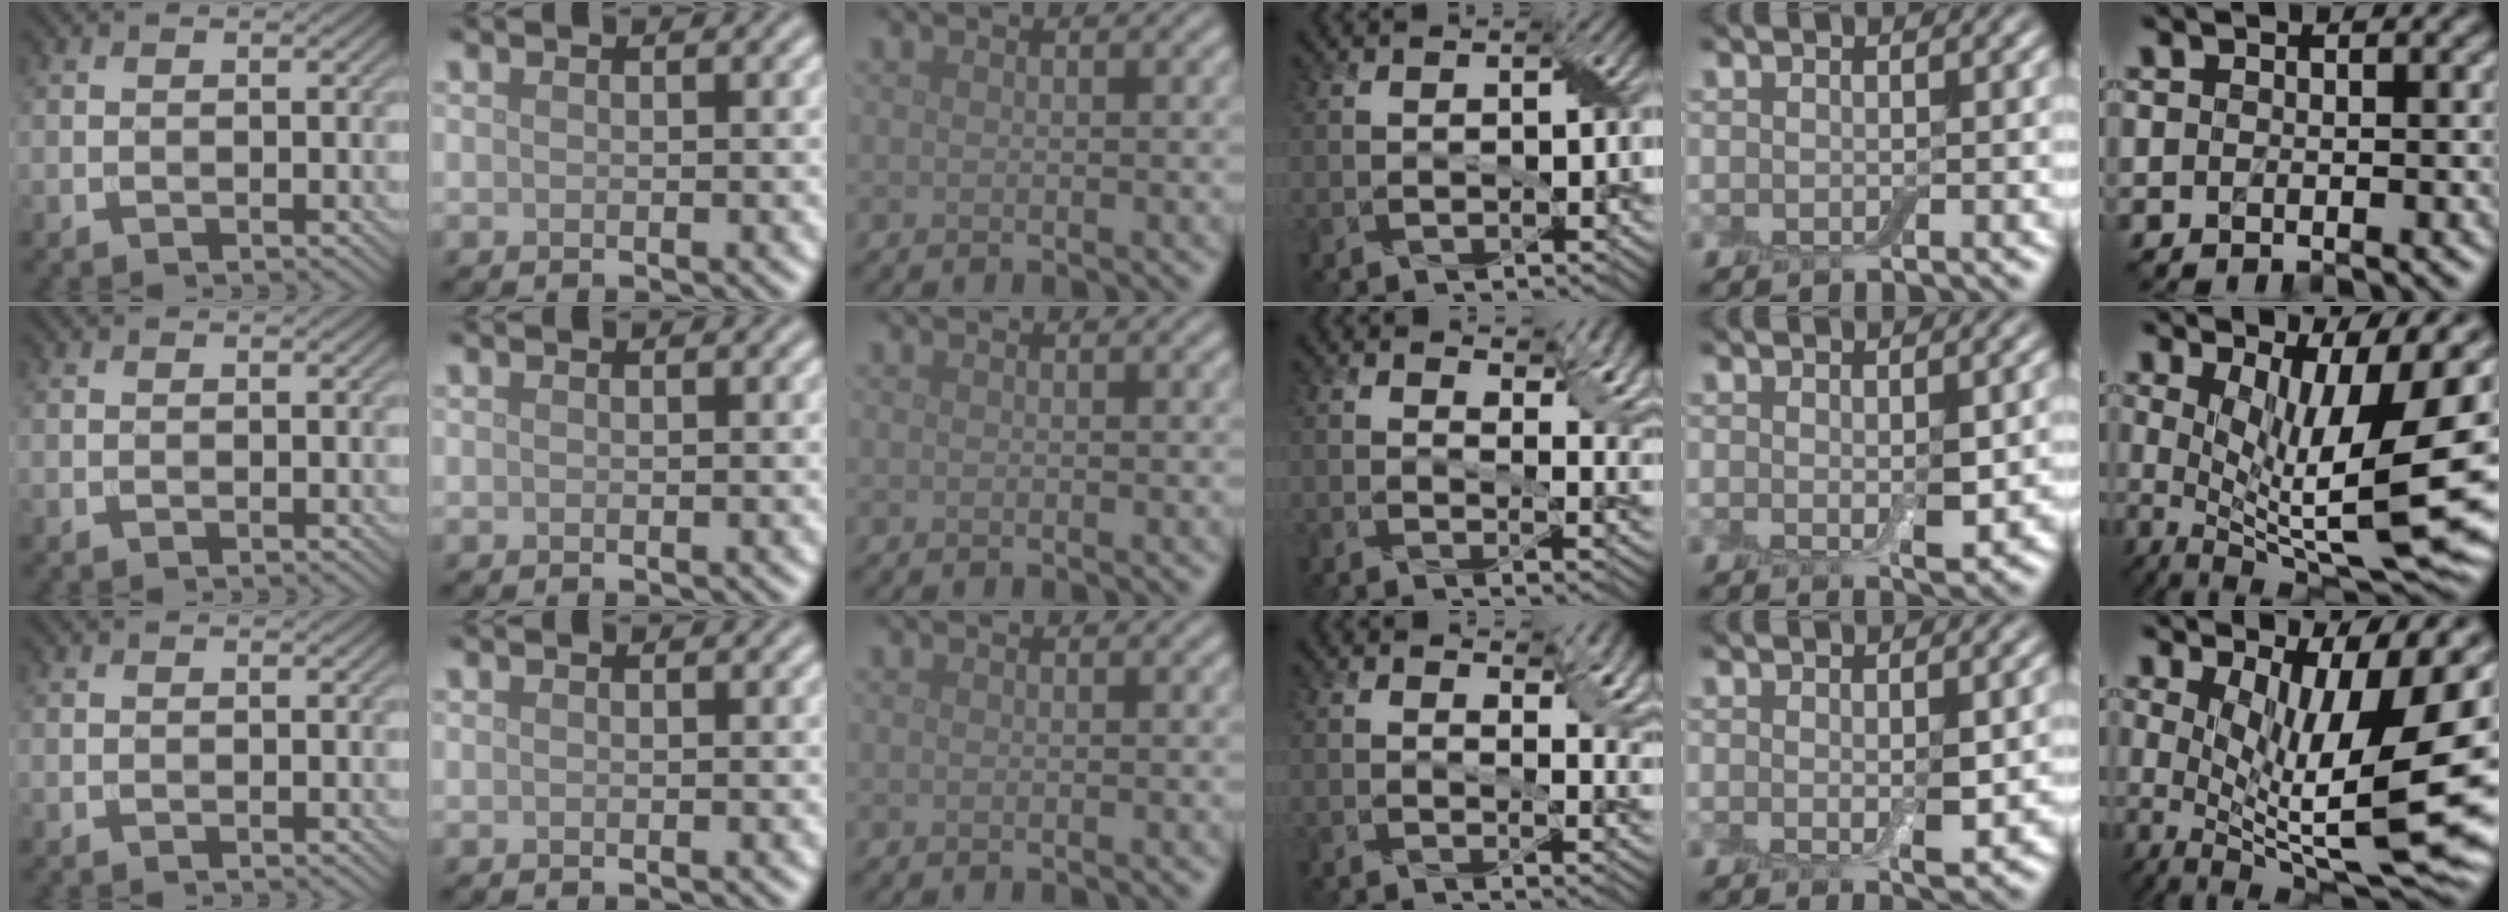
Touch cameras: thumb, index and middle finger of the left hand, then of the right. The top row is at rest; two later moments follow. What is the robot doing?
{"motion": "peel", "object": "aluminum foil"}